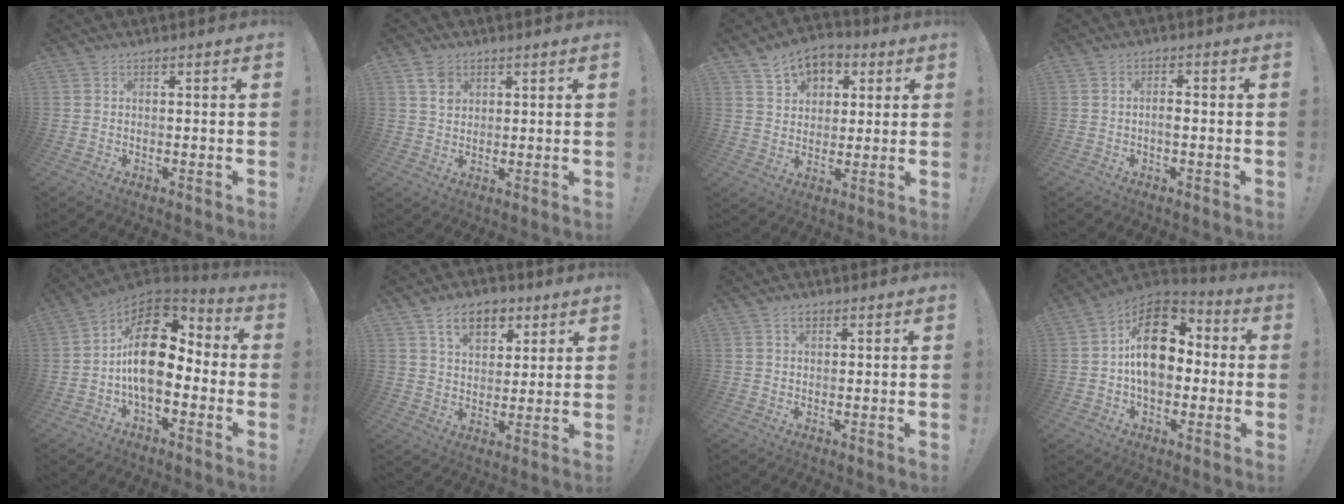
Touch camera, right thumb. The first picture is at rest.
{"total": 4.9, "force": [2.8, 3.4, 2.1], "torque": [-0.032, -0.005, 0.052]}
{"total": 9.2, "force": [5.1, 6.7, 3.7], "torque": [-0.054, -0.027, 0.098]}
{"total": 2.7, "force": [-0.9, 0.9, 2.4], "torque": [-0.049, 0.003, -0.018]}
{"total": 18.6, "force": [1.5, 10.5, 15.3], "torque": [-0.258, 0.004, 0.028]}
{"total": 11.1, "force": [5.9, 7.2, 6.1], "torque": [-0.090, -0.016, 0.109]}
{"total": 2.2, "force": [1.2, 1.3, 1.3], "torque": [-0.015, -0.001, 0.019]}
{"total": 19.4, "force": [1.8, 13.1, 14.2], "torque": [-0.216, 0.014, 0.033]}